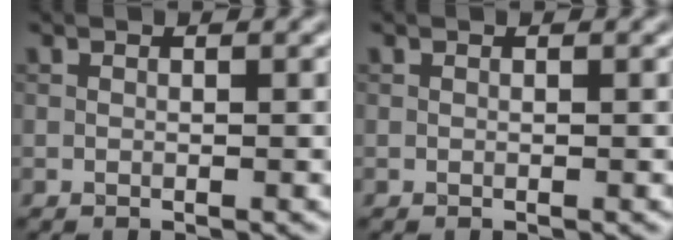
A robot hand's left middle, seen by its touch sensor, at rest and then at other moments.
{"total": 0.0}